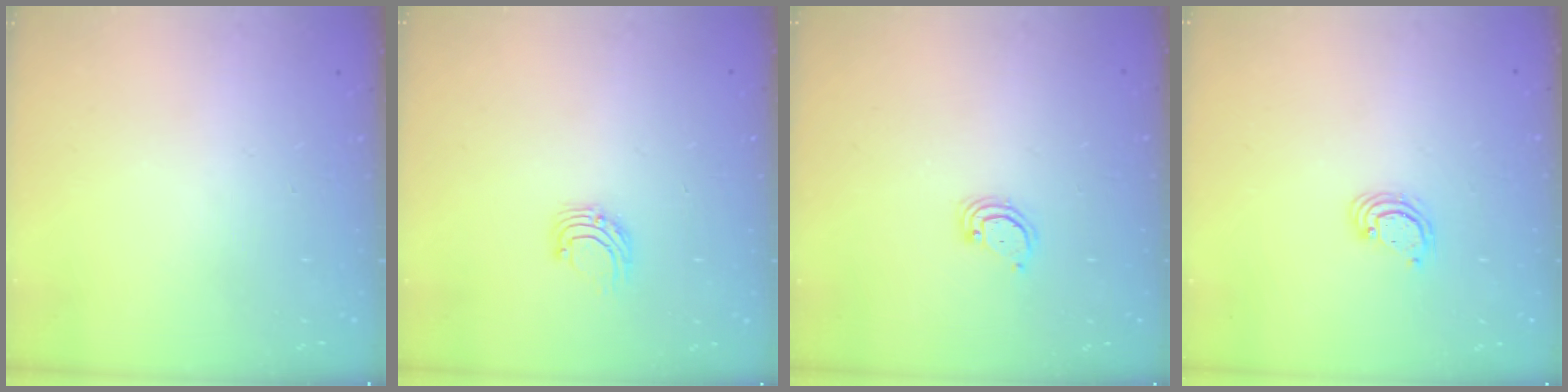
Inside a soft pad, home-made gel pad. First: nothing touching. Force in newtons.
{"total": 5.4, "press": 5.4, "slide": 0.6}
{"total": 2.9, "press": 2.9, "slide": 0.2}
{"total": 3.5, "press": 3.5, "slide": 0.3}